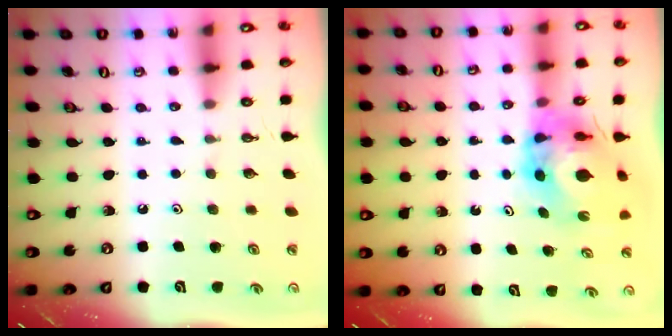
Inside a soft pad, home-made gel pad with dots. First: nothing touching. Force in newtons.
{"total": 10.9, "press": 10.9, "slide": 0.6}